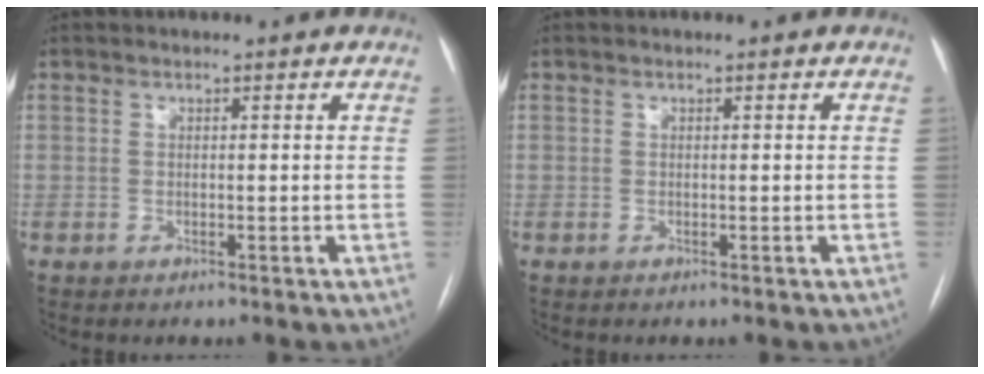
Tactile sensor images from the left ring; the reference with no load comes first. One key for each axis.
{"total": 0.0}